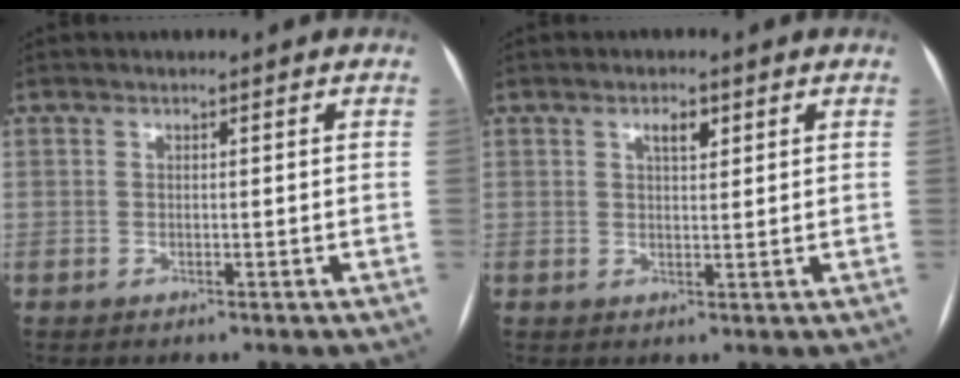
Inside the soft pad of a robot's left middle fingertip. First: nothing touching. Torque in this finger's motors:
{"motor_torque": [0.36, -0.20, 0.02, 0.00]}